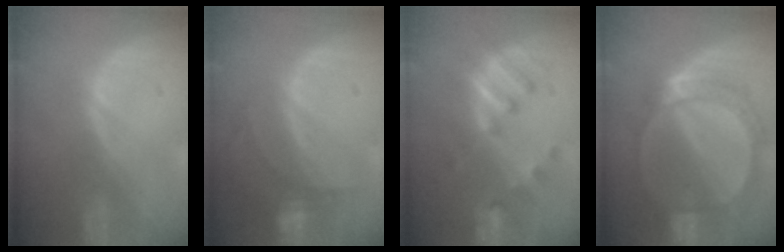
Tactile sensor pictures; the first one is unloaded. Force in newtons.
{"total": 6.1, "press": 5.7, "slide": 2.1}
{"total": 7.5, "press": 7.0, "slide": 2.7}
{"total": 8.5, "press": 7.7, "slide": 3.5}